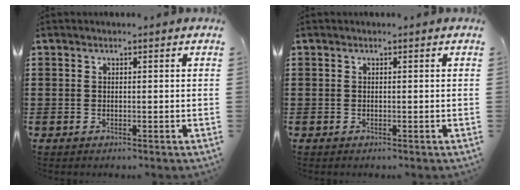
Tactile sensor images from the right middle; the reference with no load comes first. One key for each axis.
{"total": 0.0}